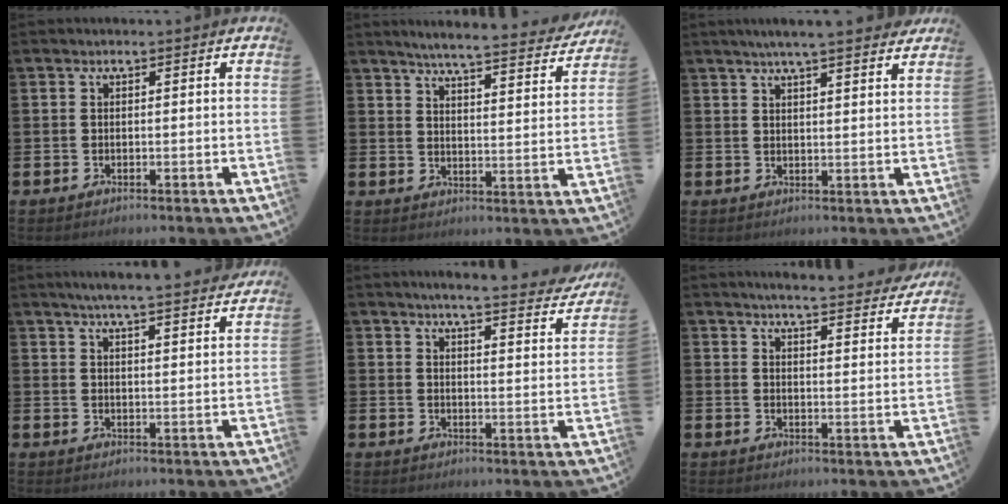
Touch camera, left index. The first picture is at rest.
{"total": 5.7, "force": [5.4, 0.1, 1.6], "torque": [-0.037, -0.044, 0.089]}
{"total": 4.8, "force": [4.5, -0.2, 1.7], "torque": [-0.033, -0.017, 0.078]}
{"total": 5.4, "force": [5.2, -0.4, 1.3], "torque": [-0.034, -0.030, 0.092]}
{"total": 5.0, "force": [4.8, -0.1, 1.4], "torque": [-0.031, -0.036, 0.078]}
{"total": 5.2, "force": [5.1, -0.1, 0.9], "torque": [-0.021, -0.039, 0.087]}